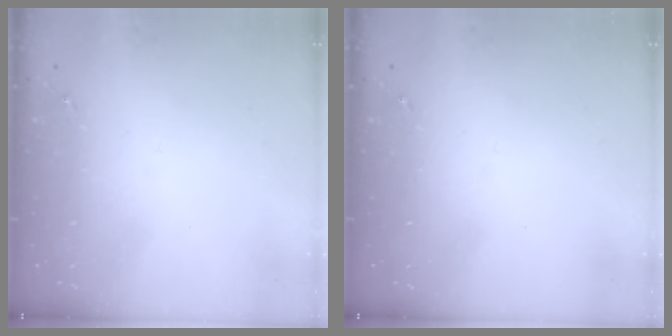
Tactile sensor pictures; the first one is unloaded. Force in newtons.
{"total": 0.0}